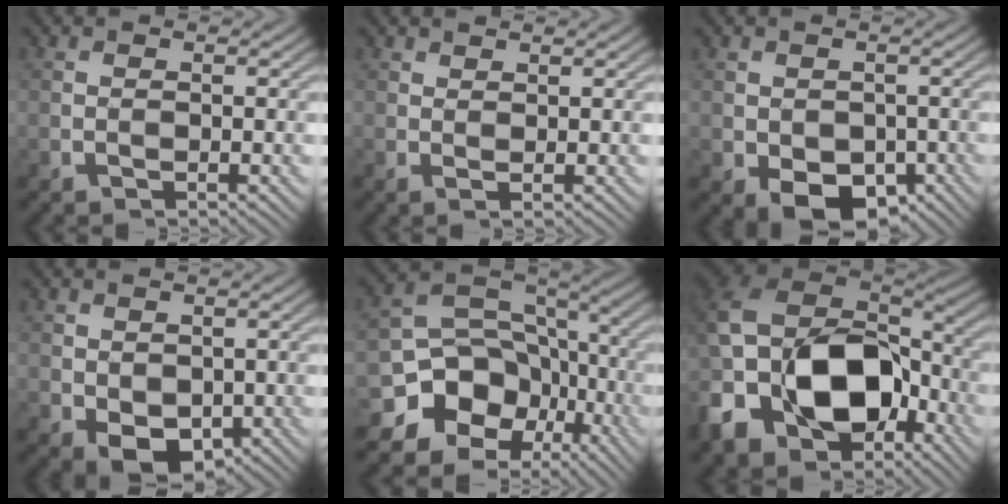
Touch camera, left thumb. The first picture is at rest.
{"total": 0.9, "force": [0.8, 0.1, 0.5], "torque": [-0.012, -0.001, 0.015]}
{"total": 5.8, "force": [-2.4, 3.9, 3.6], "torque": [-0.064, -0.022, -0.032]}
{"total": 4.4, "force": [-0.8, 3.1, 3.1], "torque": [-0.065, -0.014, -0.010]}
{"total": 12.1, "force": [-5.6, 9.8, 4.3], "torque": [-0.114, -0.010, -0.103]}
{"total": 16.5, "force": [-6.4, 11.1, 10.5], "torque": [-0.237, -0.029, -0.122]}